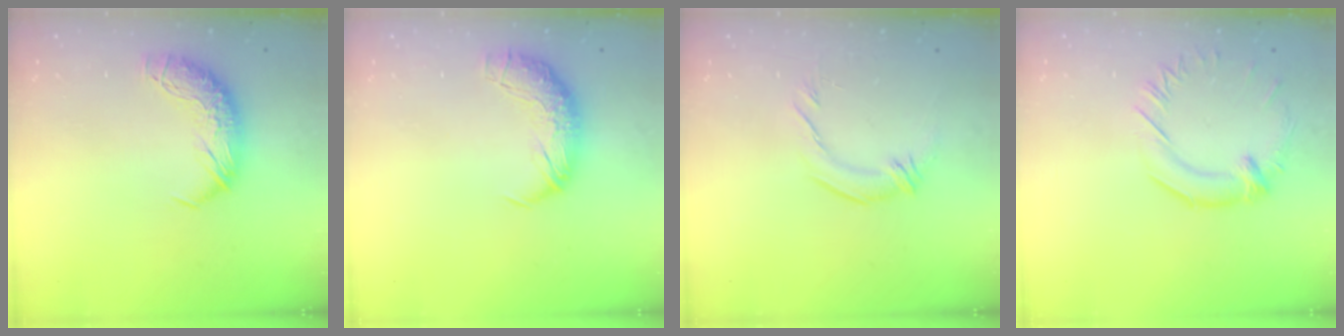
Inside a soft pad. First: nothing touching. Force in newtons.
{"total": 2.4, "press": 1.1, "slide": 2.1}
{"total": 1.9, "press": 1.0, "slide": 1.7}
{"total": 1.2, "press": 0.6, "slide": 1.1}